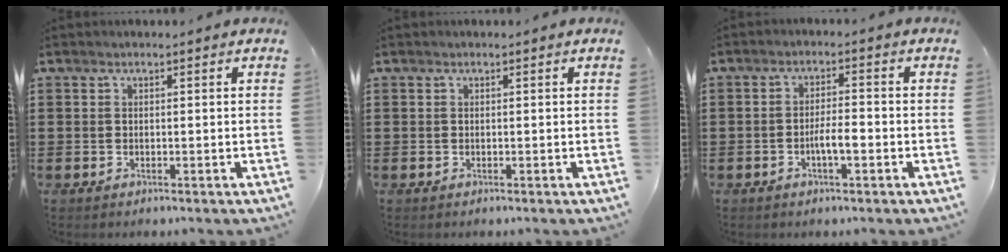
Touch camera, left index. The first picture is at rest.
{"total": 0.0}
{"total": 3.6, "force": [-1.3, 0.9, 3.2], "torque": [-0.064, 0.004, -0.027]}